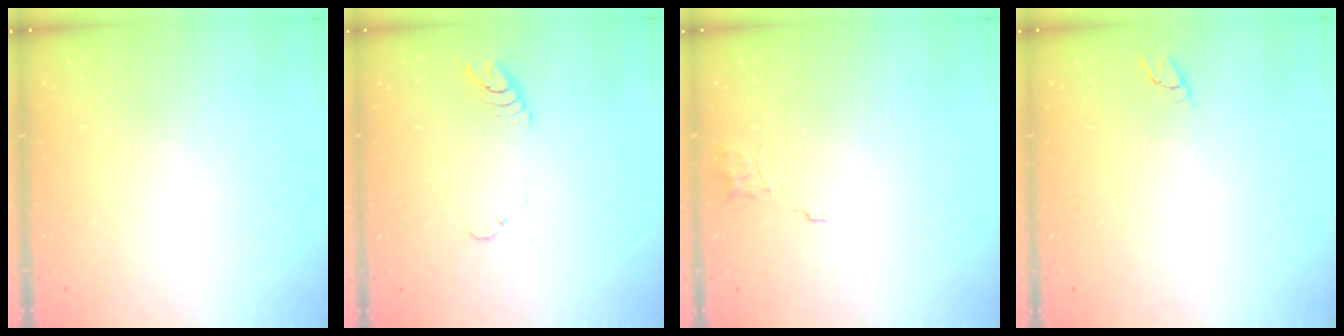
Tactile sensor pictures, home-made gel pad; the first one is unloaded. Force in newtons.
{"total": 4.7, "press": 4.7, "slide": 0.5}
{"total": 4.8, "press": 4.8, "slide": 0.3}
{"total": 3.6, "press": 3.6, "slide": 0.4}